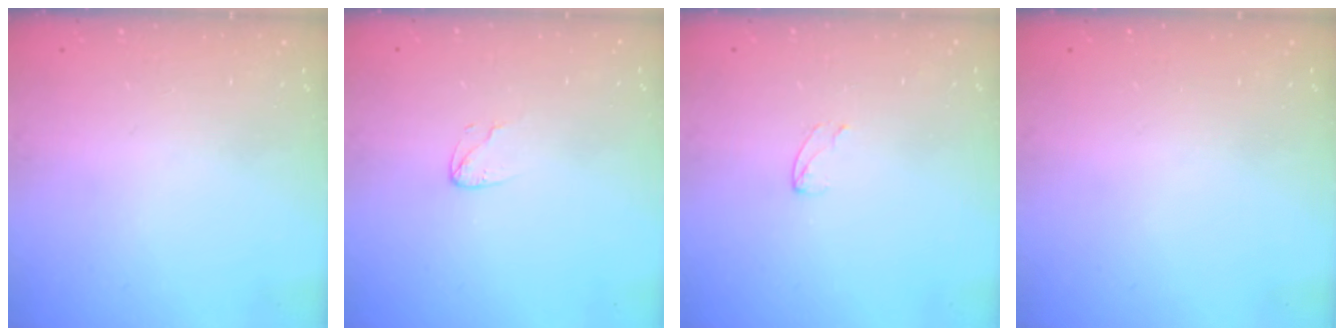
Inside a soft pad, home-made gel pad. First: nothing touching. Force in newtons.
{"total": 4.0, "press": 3.9, "slide": 0.3}
{"total": 3.6, "press": 3.6, "slide": 0.2}
{"total": 0.0}